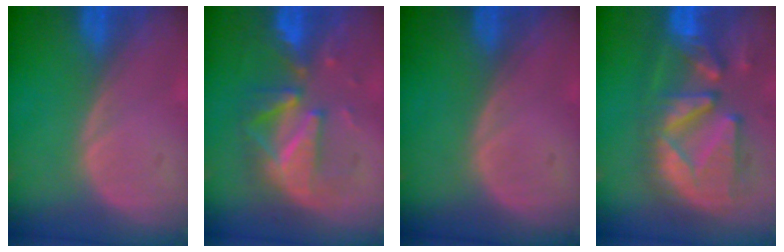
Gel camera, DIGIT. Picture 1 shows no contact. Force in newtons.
{"total": 8.1, "press": 8.1, "slide": 0.8}
{"total": 0.0}
{"total": 12.1, "press": 11.0, "slide": 5.1}